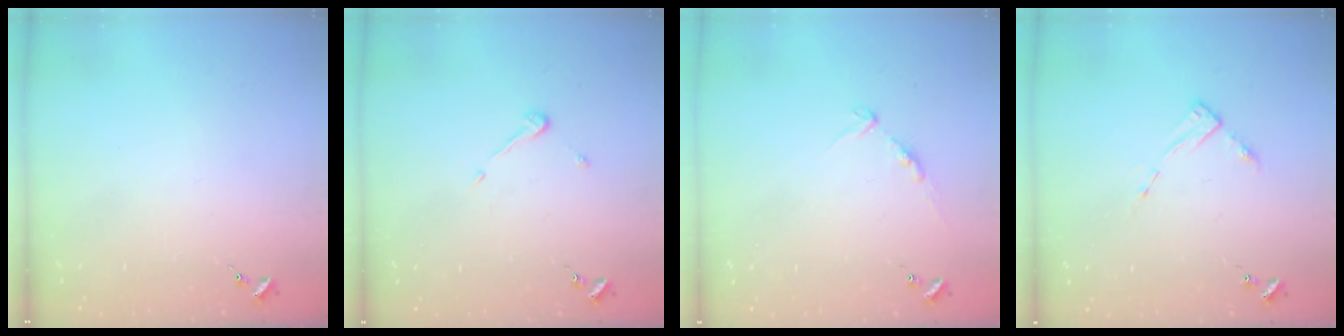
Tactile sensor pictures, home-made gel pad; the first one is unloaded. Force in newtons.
{"total": 3.6, "press": 3.6, "slide": 0.2}
{"total": 5.3, "press": 5.2, "slide": 0.7}
{"total": 2.8, "press": 2.8, "slide": 0.4}